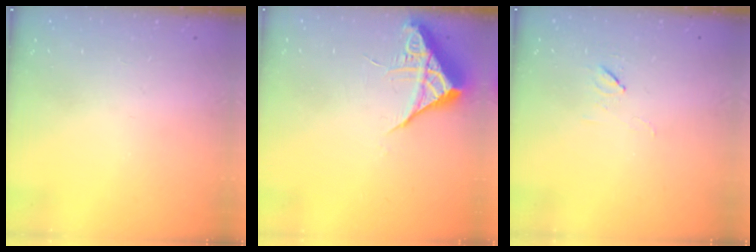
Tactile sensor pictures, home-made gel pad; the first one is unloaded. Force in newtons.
{"total": 6.7, "press": 6.7, "slide": 0.5}
{"total": 5.4, "press": 5.3, "slide": 1.0}